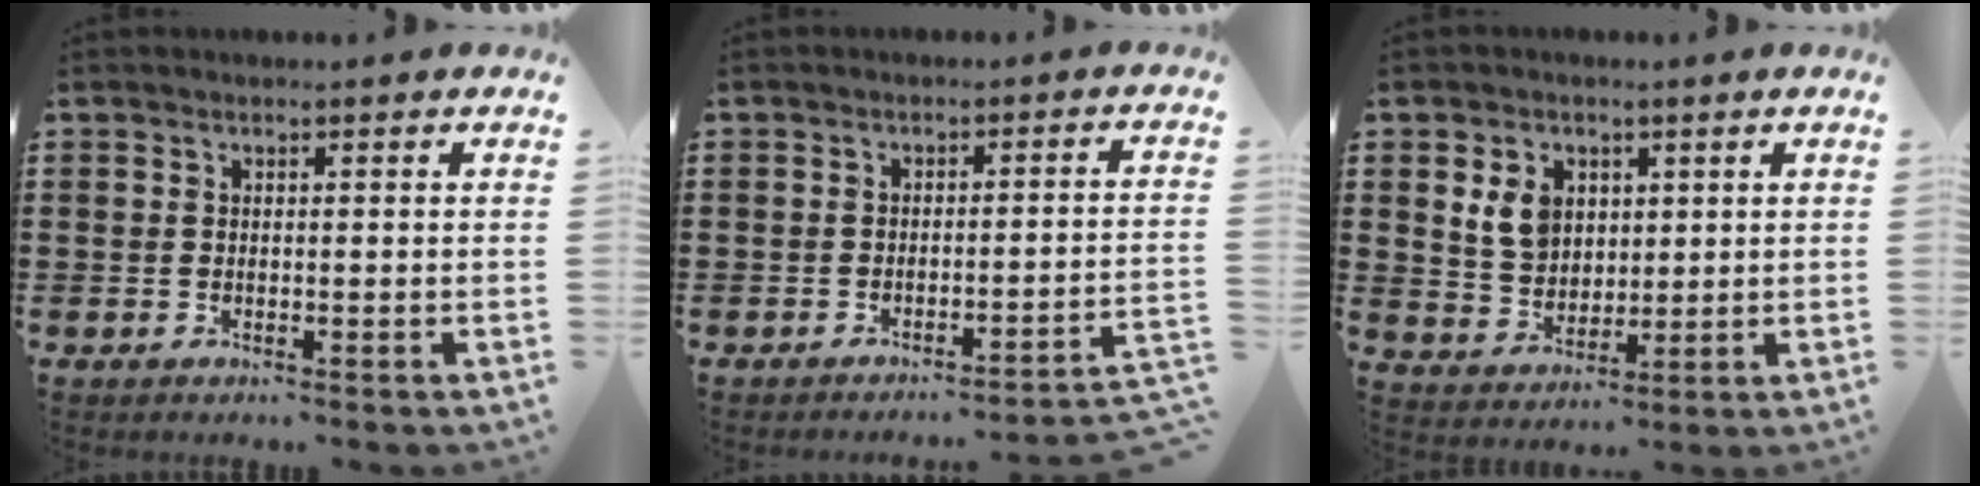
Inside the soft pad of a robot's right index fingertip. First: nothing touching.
{"total": 2.6, "force": [-2.3, -0.6, 1.1], "torque": [-0.021, -0.007, -0.050]}
{"total": 6.1, "force": [2.1, 4.8, 3.1], "torque": [-0.071, 0.012, 0.037]}